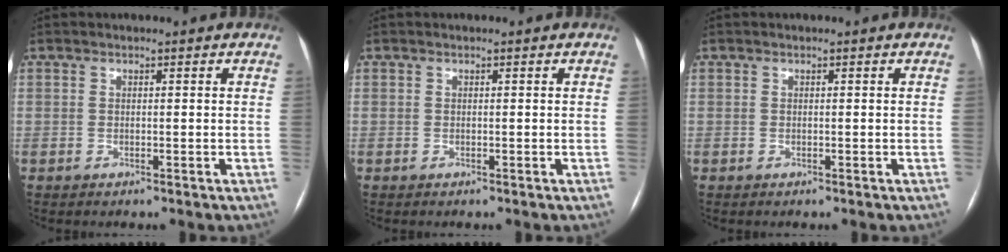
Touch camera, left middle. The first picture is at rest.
{"total": 0.0}
{"total": 0.0}